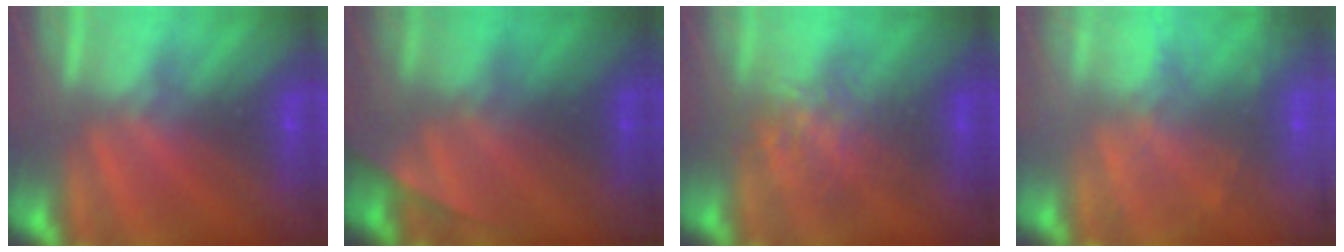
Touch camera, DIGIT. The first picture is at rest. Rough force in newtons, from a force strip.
{"total": 2.1}
{"total": 2.3}
{"total": 6.9}